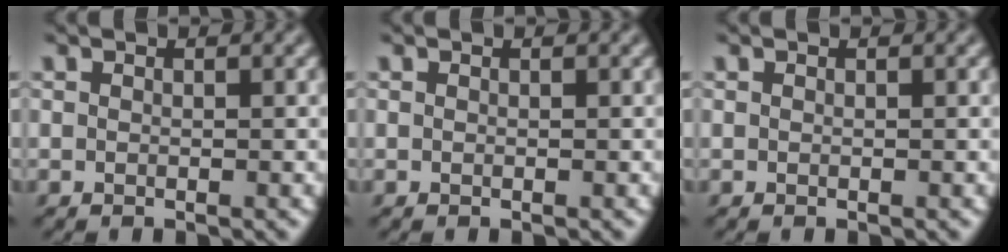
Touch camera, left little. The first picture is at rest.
{"total": 0.0}
{"total": 0.0}